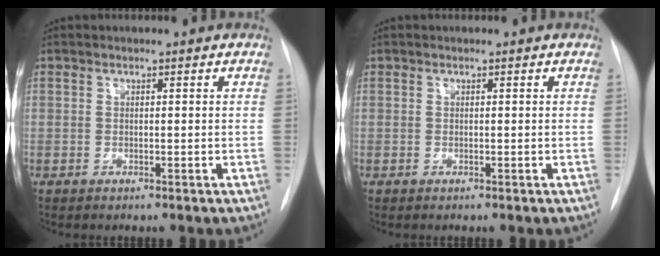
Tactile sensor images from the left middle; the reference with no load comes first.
{"total": 0.0}